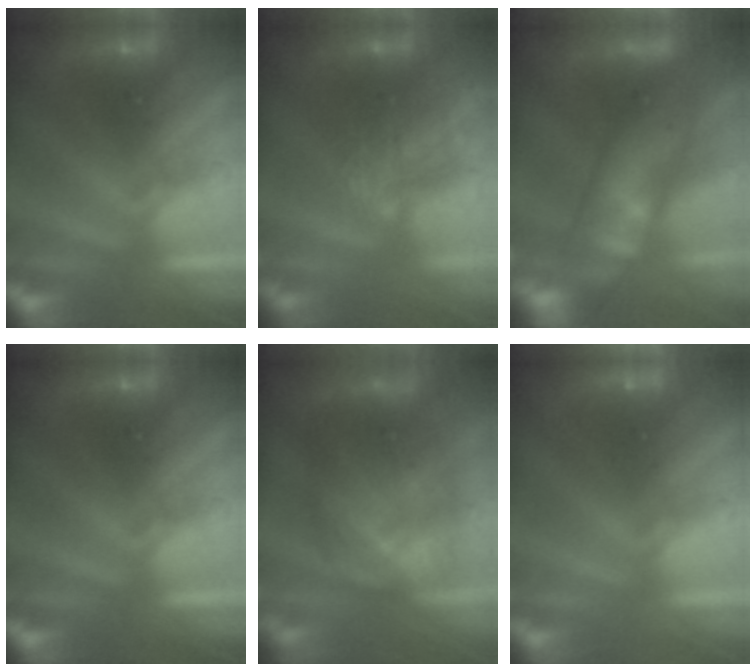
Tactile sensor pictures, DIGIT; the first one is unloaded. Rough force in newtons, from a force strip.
{"total": 10.3}
{"total": 7.4}
{"total": 0.0}
{"total": 6.7}
{"total": 1.8}